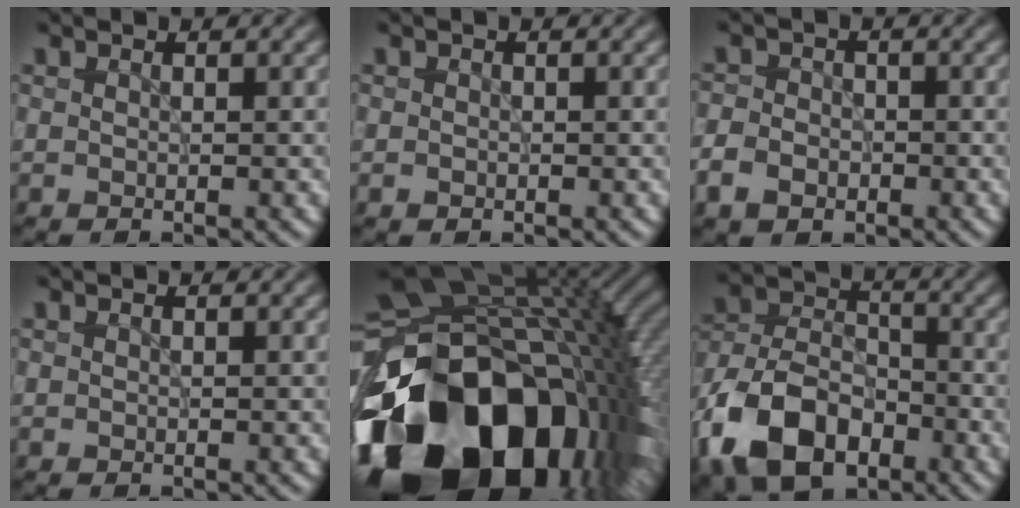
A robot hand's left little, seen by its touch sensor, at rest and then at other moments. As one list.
[{"total": 0.5, "force": [-0.1, 0.4, 0.3], "torque": [-0.003, -0.003, -0.002]}, {"total": 3.1, "force": [-1.4, 2.4, 1.4], "torque": [-0.029, -0.005, -0.032]}, {"total": 0.0}, {"total": 21.4, "force": [-7.6, 13.6, 14.7], "torque": [-0.309, -0.048, -0.114]}, {"total": 11.8, "force": [-5.7, 7.7, 7.0], "torque": [-0.142, -0.012, -0.122]}]